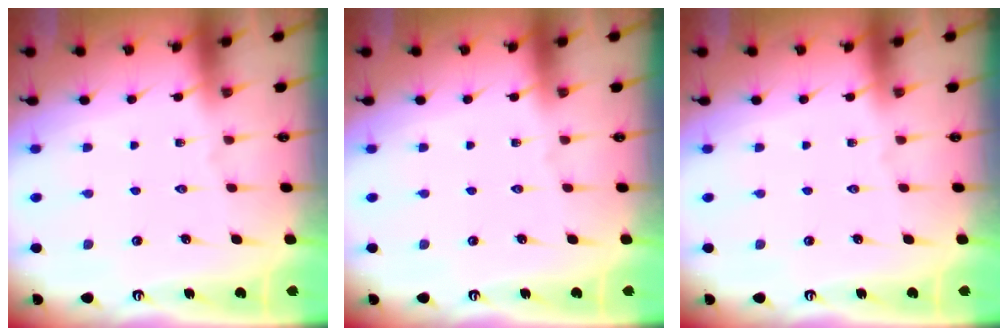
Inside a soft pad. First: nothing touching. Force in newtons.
{"total": 0.0}
{"total": 0.0}